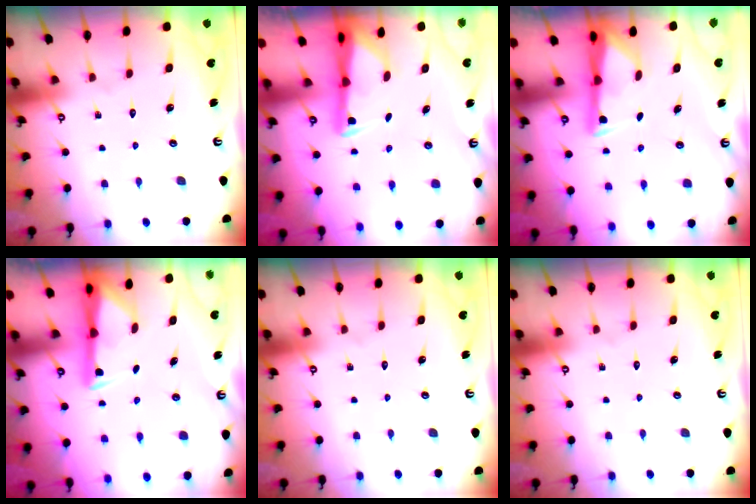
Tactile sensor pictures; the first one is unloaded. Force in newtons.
{"total": 3.0, "press": 2.9, "slide": 0.5}
{"total": 3.1, "press": 3.1, "slide": 0.4}
{"total": 3.0, "press": 2.9, "slide": 0.5}
{"total": 0.0}
{"total": 0.0}